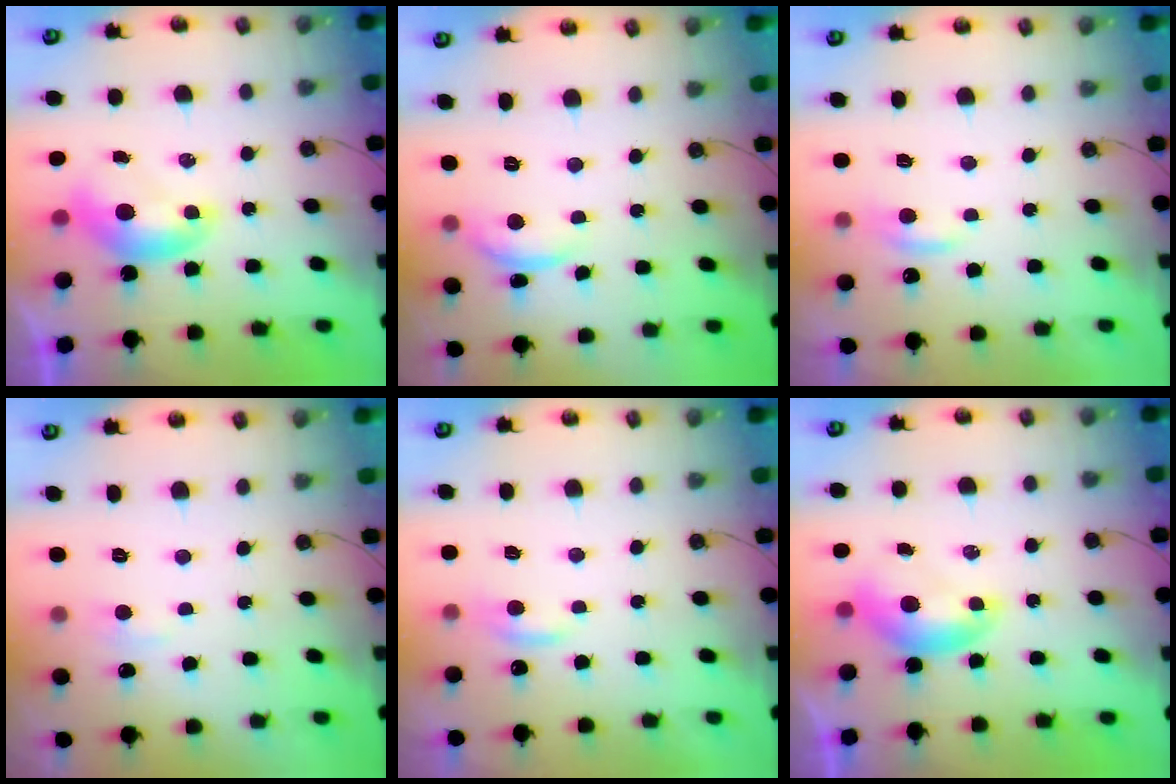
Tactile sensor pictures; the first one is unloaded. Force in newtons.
{"total": 2.6, "press": 2.6, "slide": 0.5}
{"total": 0.6, "press": 0.1, "slide": 0.6}
{"total": 1.9, "press": 1.7, "slide": 0.7}
{"total": 0.6, "press": 0.1, "slide": 0.6}
{"total": 0.0}